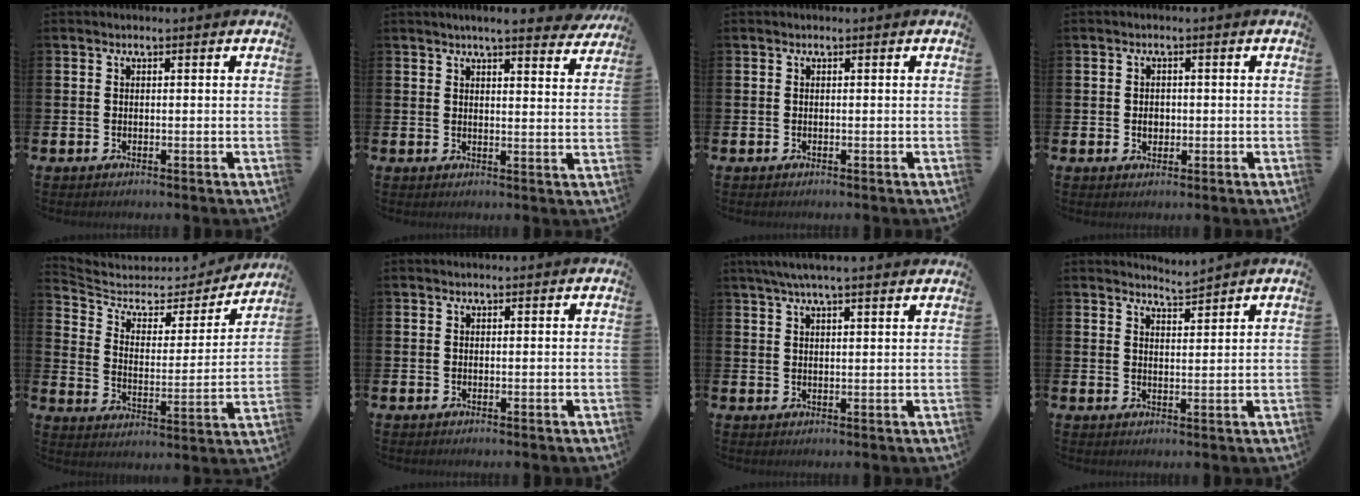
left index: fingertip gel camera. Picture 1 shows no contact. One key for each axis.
{"total": 5.1, "fx": 4.8, "fy": 0.0, "fz": 1.8, "tx": -0.031, "ty": -0.024, "tz": 0.081}
{"total": 0.0}
{"total": 1.8, "fx": 0.0, "fy": 1.5, "fz": 1.0, "tx": 0.001, "ty": -0.001, "tz": -0.007}
{"total": 5.7, "fx": 4.6, "fy": 2.8, "fz": 1.8, "tx": -0.057, "ty": -0.042, "tz": 0.070}
{"total": 0.0}
{"total": 4.6, "fx": 4.0, "fy": 0.2, "fz": 2.3, "tx": -0.048, "ty": -0.006, "tz": 0.071}
{"total": 3.8, "fx": 3.8, "fy": -0.3, "fz": -0.2, "tx": -0.001, "ty": -0.024, "tz": 0.068}